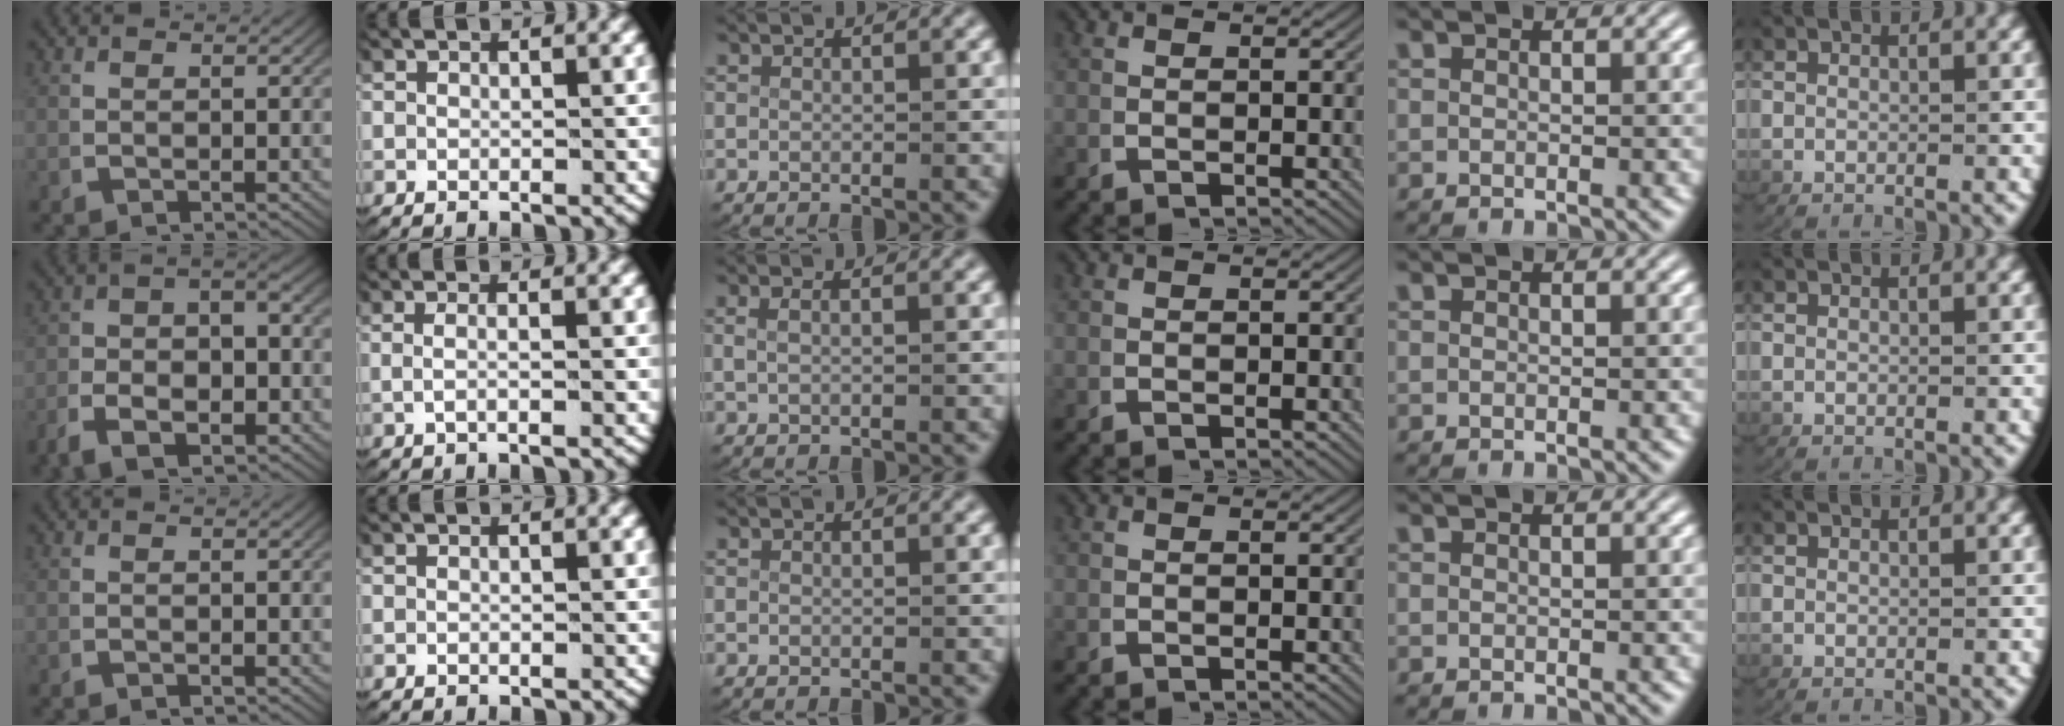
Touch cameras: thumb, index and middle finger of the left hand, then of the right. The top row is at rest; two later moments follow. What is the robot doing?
{"motion": "lift_and_place", "object": "towel"}